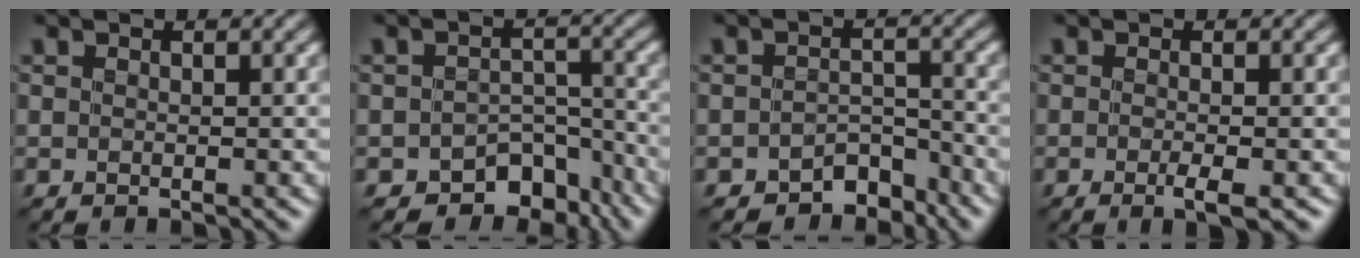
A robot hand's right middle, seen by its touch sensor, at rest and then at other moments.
{"total": 5.1, "force": [-3.6, 2.9, 2.0], "torque": [-0.013, -0.010, -0.052]}
{"total": 3.6, "force": [-2.9, 1.7, 1.1], "torque": [-0.005, 0.000, -0.048]}
{"total": 1.8, "force": [-0.7, 0.3, 1.7], "torque": [-0.026, -0.006, -0.016]}